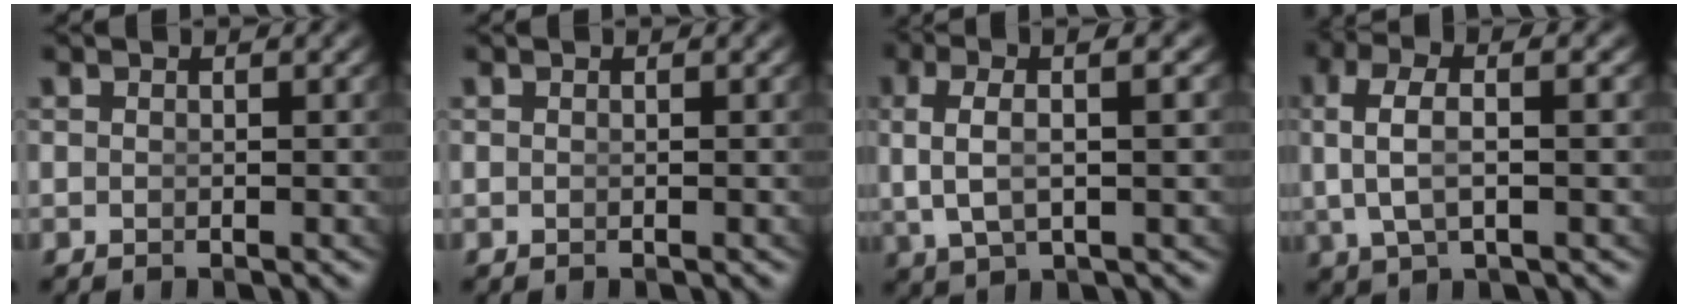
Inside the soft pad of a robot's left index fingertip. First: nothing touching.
{"total": 0.0}
{"total": 4.9, "force": [1.4, 1.6, 4.4], "torque": [-0.081, 0.010, 0.031]}
{"total": 4.2, "force": [1.0, 1.5, 3.9], "torque": [-0.082, 0.003, 0.024]}